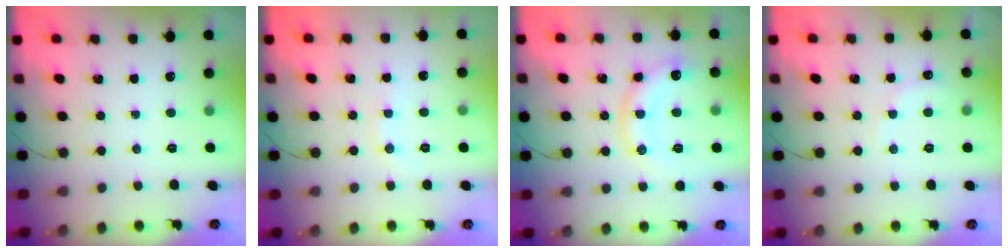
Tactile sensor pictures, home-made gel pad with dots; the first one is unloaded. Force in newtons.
{"total": 4.8, "press": 4.7, "slide": 1.3}
{"total": 11.1, "press": 11.1, "slide": 1.1}
{"total": 6.8, "press": 6.7, "slide": 1.2}